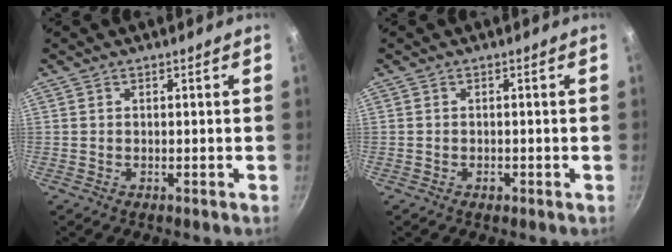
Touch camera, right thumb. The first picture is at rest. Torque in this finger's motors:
{"motor_torque": [0.57, 0.41, 0.49, -0.16, 0.00]}